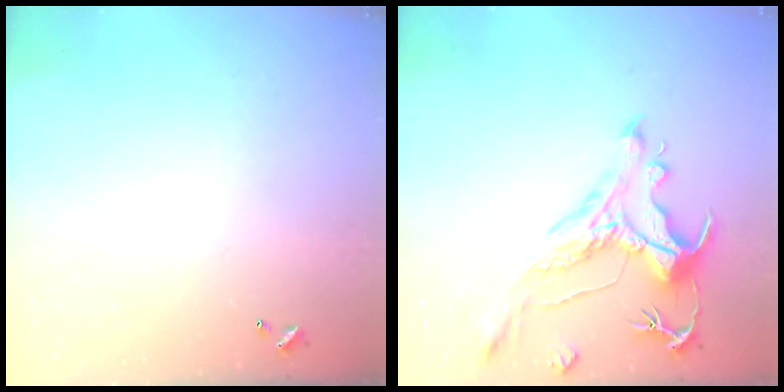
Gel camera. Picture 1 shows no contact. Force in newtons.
{"total": 1.7, "press": 0.9, "slide": 1.4}